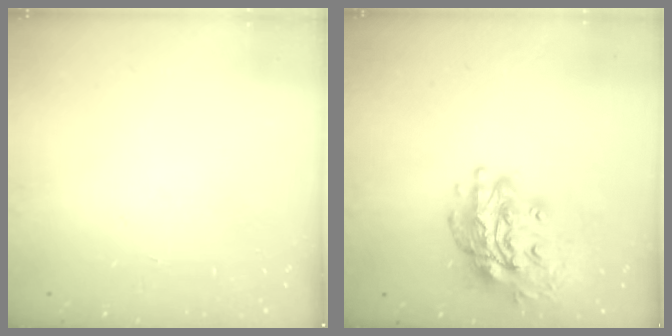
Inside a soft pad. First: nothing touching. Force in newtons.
{"total": 17.4, "press": 17.3, "slide": 1.8}